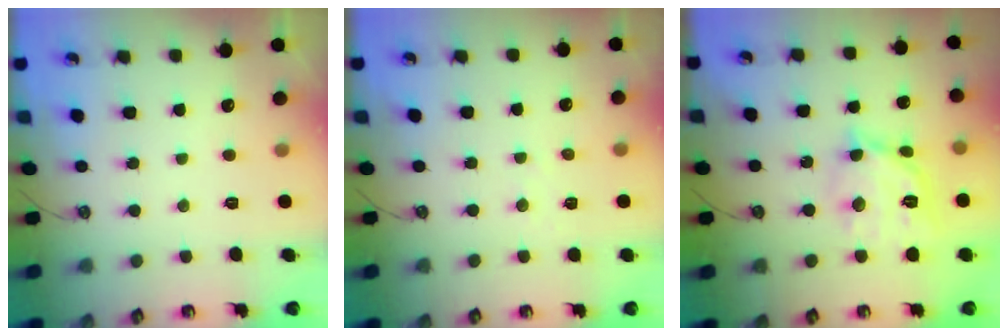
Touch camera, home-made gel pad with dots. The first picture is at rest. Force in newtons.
{"total": 4.0, "press": 4.0, "slide": 0.5}
{"total": 14.7, "press": 14.6, "slide": 1.2}